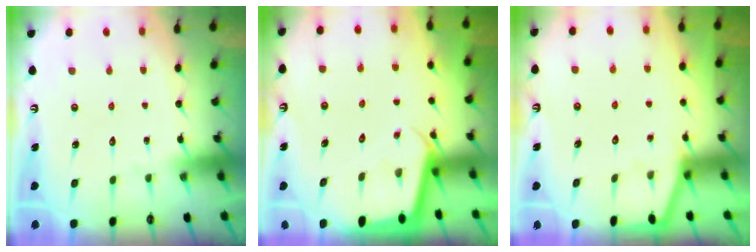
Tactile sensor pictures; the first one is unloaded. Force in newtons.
{"total": 2.5, "press": 2.5, "slide": 0.1}
{"total": 1.6, "press": 1.5, "slide": 0.3}